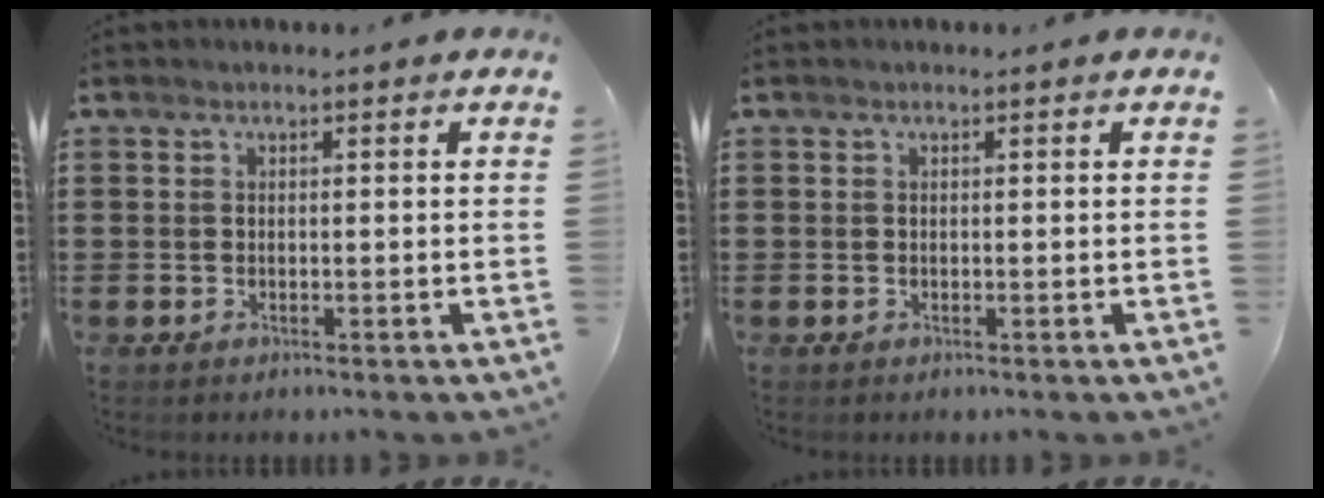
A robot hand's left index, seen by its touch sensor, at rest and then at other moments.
{"total": 0.0}